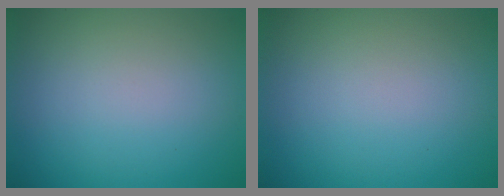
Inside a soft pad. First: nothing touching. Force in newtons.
{"total": 0.0}